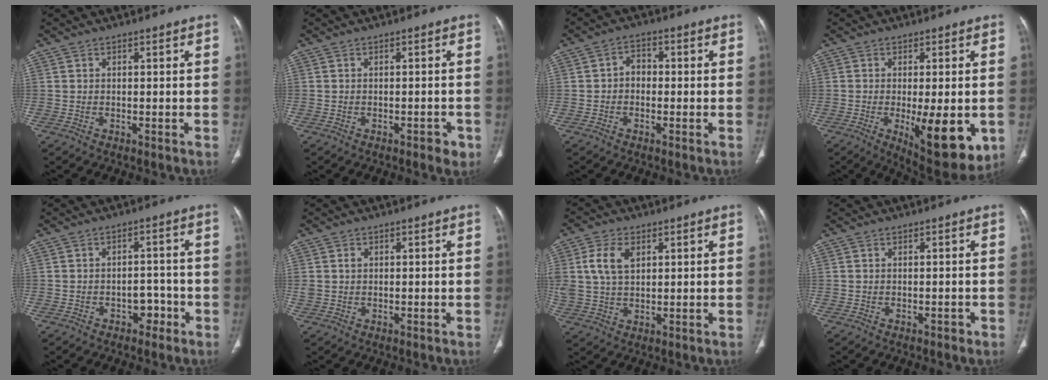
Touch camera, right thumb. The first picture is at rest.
{"total": 2.3, "force": [-1.2, 1.1, 1.6], "torque": [-0.017, 0.006, -0.013]}
{"total": 3.3, "force": [-0.4, 2.6, 2.0], "torque": [-0.015, 0.016, -0.016]}
{"total": 14.1, "force": [-3.4, 4.9, 12.8], "torque": [-0.169, -0.026, -0.036]}
{"total": 3.7, "force": [-2.1, 2.7, 1.6], "torque": [0.001, 0.027, -0.028]}
{"total": 1.6, "force": [0.4, 1.3, 0.8], "torque": [-0.016, 0.004, 0.013]}
{"total": 7.3, "force": [2.5, 4.5, 5.2], "torque": [-0.105, -0.002, 0.051]}
{"total": 0.6, "force": [-0.4, 0.4, 0.3], "torque": [-0.004, 0.000, -0.005]}